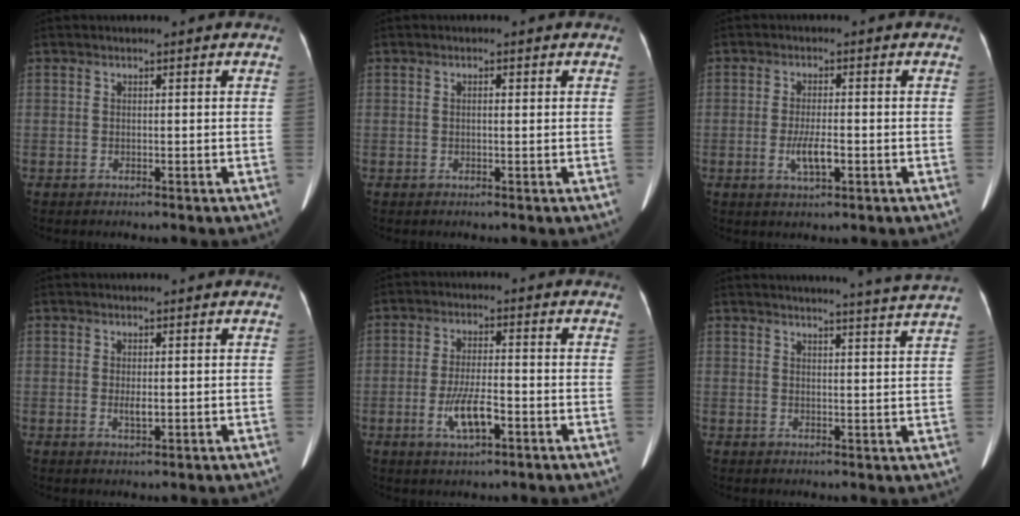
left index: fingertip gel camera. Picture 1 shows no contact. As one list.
[{"total": 0.7, "force": [-0.3, 0.1, 0.6], "torque": [-0.010, -0.005, -0.002]}, {"total": 3.8, "force": [-1.6, 0.6, 3.4], "torque": [-0.065, -0.012, -0.022]}, {"total": 1.3, "force": [-0.3, 0.3, 1.3], "torque": [-0.021, -0.009, 0.002]}, {"total": 5.9, "force": [-2.8, 1.2, 5.1], "torque": [-0.099, -0.013, -0.044]}, {"total": 8.7, "force": [8.1, -2.3, 2.0], "torque": [-0.028, -0.045, 0.088]}]